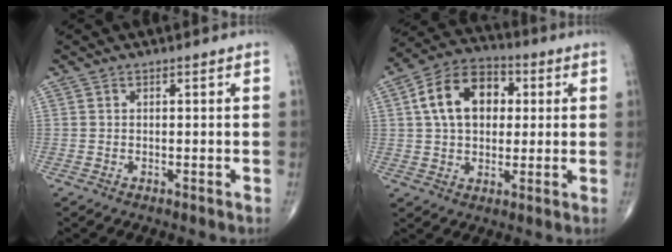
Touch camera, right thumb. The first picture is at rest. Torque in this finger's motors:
{"motor_torque": [-0.49, 0.86, 0.69, 0.49, 0.14]}